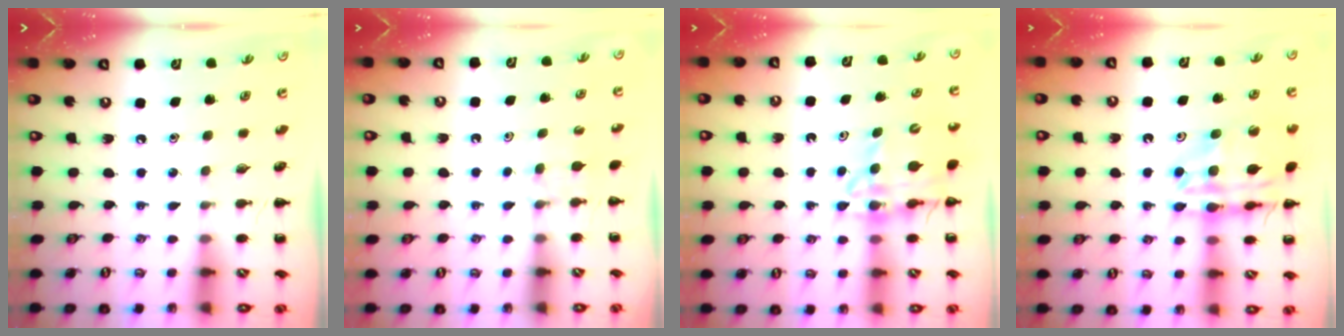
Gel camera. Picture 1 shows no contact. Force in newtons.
{"total": 4.2, "press": 3.9, "slide": 1.4}
{"total": 12.0, "press": 11.4, "slide": 3.6}
{"total": 15.2, "press": 15.1, "slide": 2.0}